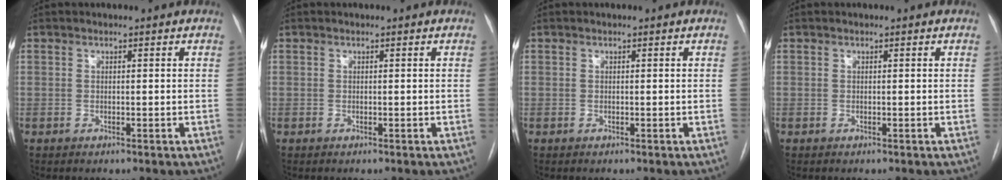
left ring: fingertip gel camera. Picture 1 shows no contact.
{"total": 0.0}
{"total": 0.0}
{"total": 0.0}